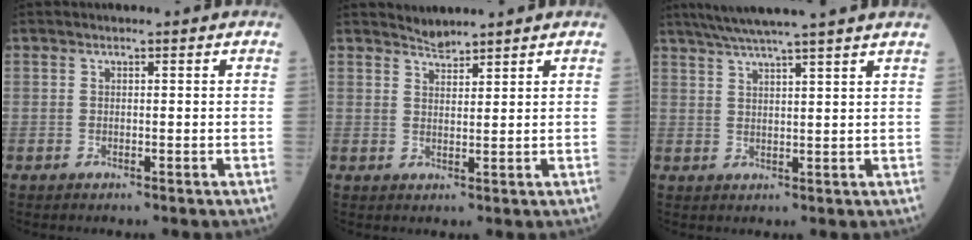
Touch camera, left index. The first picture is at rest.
{"total": 2.1, "force": [2.1, 0.0, -0.1], "torque": [-0.006, 0.007, 0.043]}
{"total": 11.5, "force": [9.7, -1.4, 6.0], "torque": [-0.100, 0.025, 0.133]}